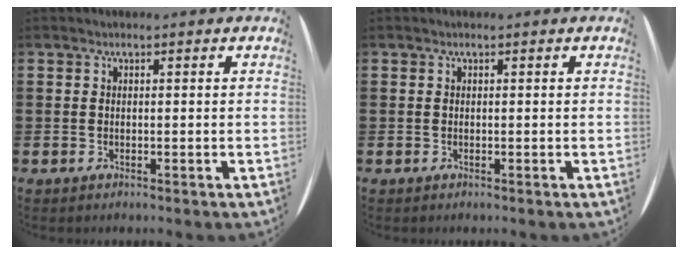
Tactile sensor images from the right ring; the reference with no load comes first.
{"total": 0.0}